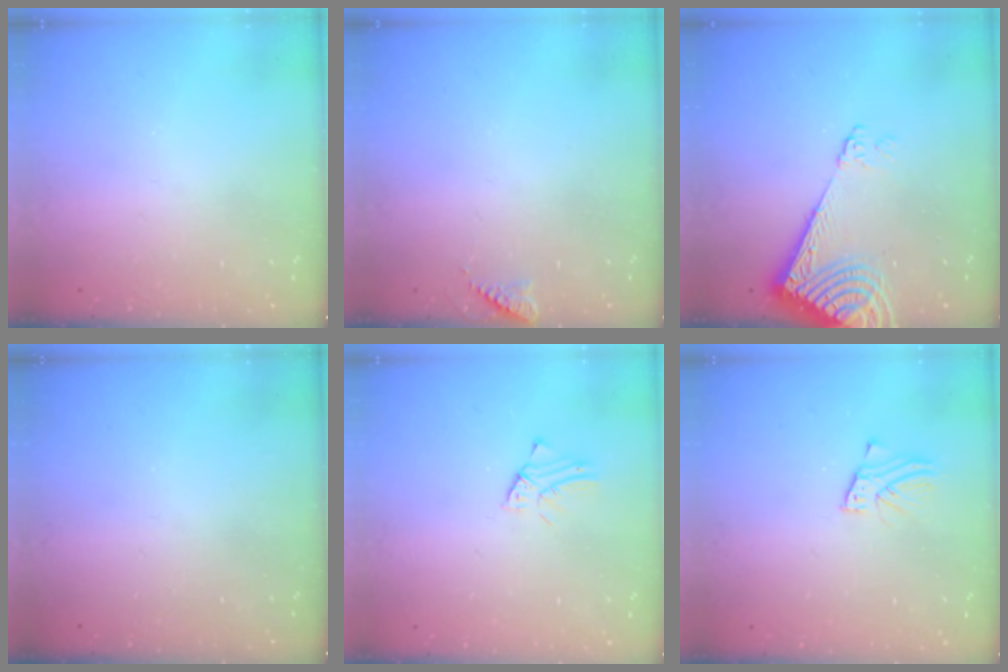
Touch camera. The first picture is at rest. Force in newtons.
{"total": 6.6, "press": 6.6, "slide": 0.7}
{"total": 12.2, "press": 12.0, "slide": 2.2}
{"total": 0.0}
{"total": 1.2, "press": 1.2, "slide": 0.0}
{"total": 3.7, "press": 3.7, "slide": 0.2}